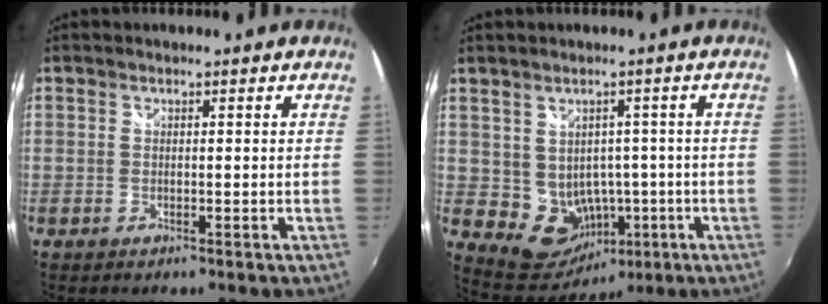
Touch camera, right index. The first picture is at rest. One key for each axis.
{"total": 8.9, "fx": -1.2, "fy": 8.1, "fz": 3.5, "tx": -0.079, "ty": 0.003, "tz": 0.007}